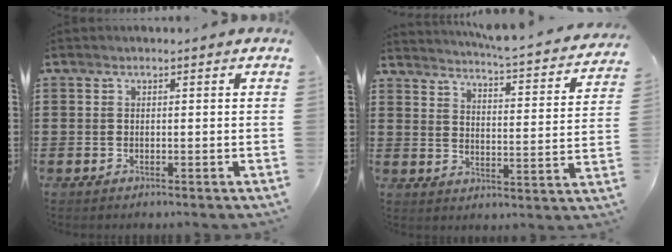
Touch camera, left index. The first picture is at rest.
{"total": 3.8, "force": [3.6, -0.6, 1.0], "torque": [-0.032, -0.040, 0.052]}